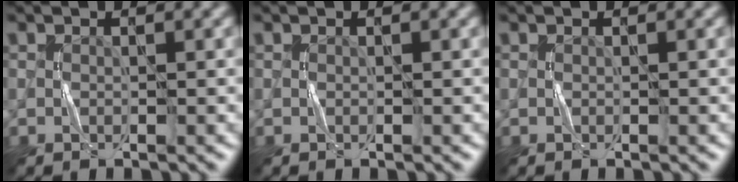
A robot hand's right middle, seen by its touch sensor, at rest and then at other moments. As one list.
[{"total": 0.0}, {"total": 0.0}]